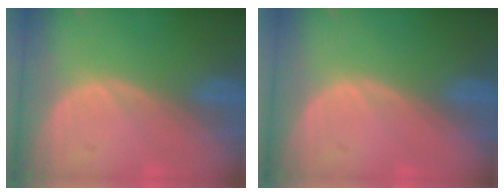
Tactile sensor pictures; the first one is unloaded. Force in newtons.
{"total": 0.0}